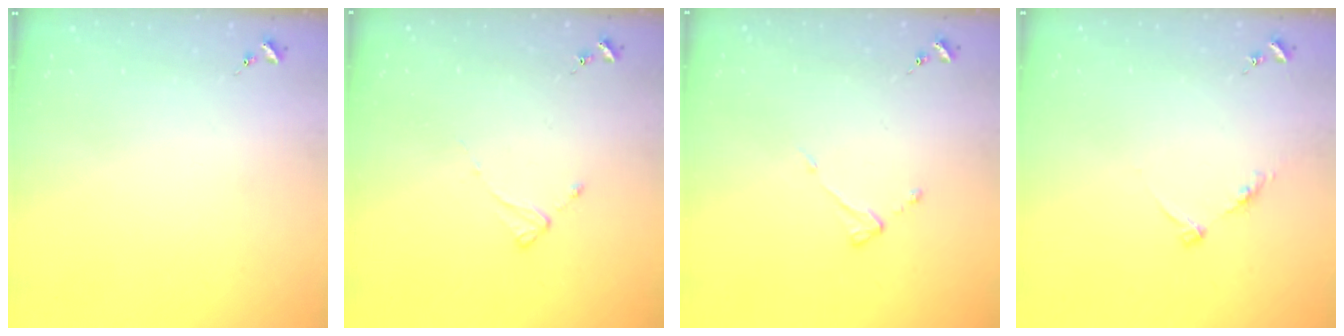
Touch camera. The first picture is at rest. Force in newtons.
{"total": 2.0, "press": 2.0, "slide": 0.3}
{"total": 3.8, "press": 3.8, "slide": 0.3}
{"total": 6.2, "press": 6.2, "slide": 0.7}